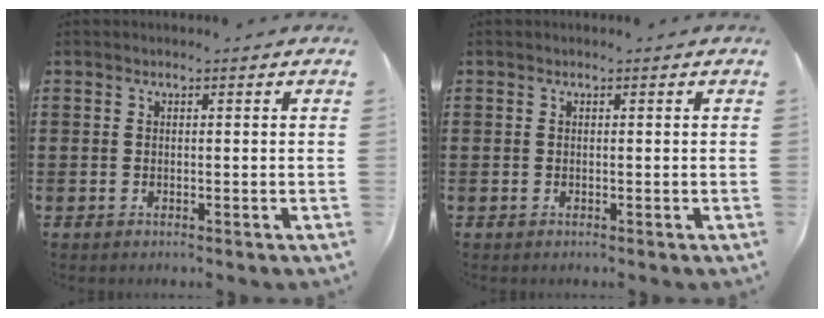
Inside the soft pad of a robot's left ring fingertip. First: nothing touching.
{"total": 0.0}